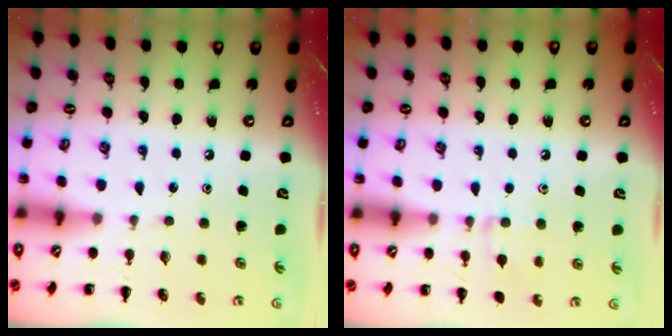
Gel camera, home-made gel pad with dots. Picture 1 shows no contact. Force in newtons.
{"total": 8.5, "press": 8.2, "slide": 2.3}